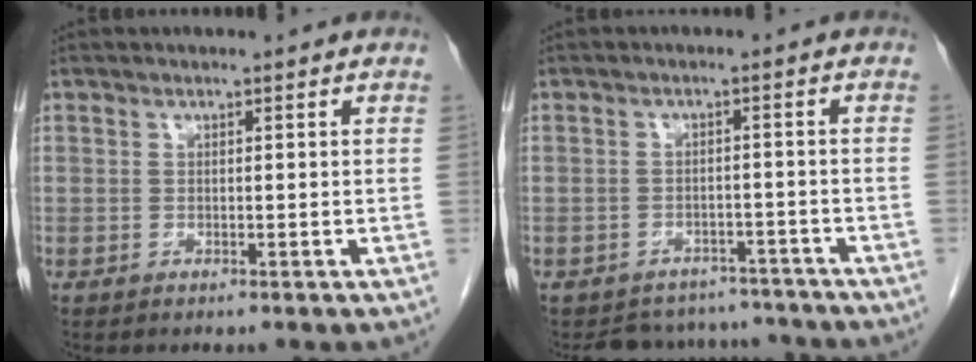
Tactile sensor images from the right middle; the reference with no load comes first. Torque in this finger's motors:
{"motor_torque": [0.66, -0.64, 0.04, 0.02]}